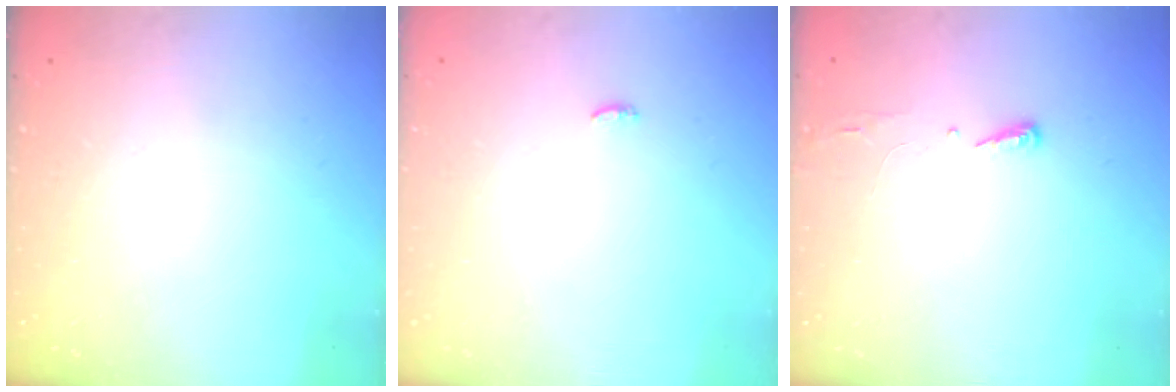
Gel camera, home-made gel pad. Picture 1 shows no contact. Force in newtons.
{"total": 3.4, "press": 3.3, "slide": 1.0}
{"total": 2.9, "press": 2.9, "slide": 0.4}